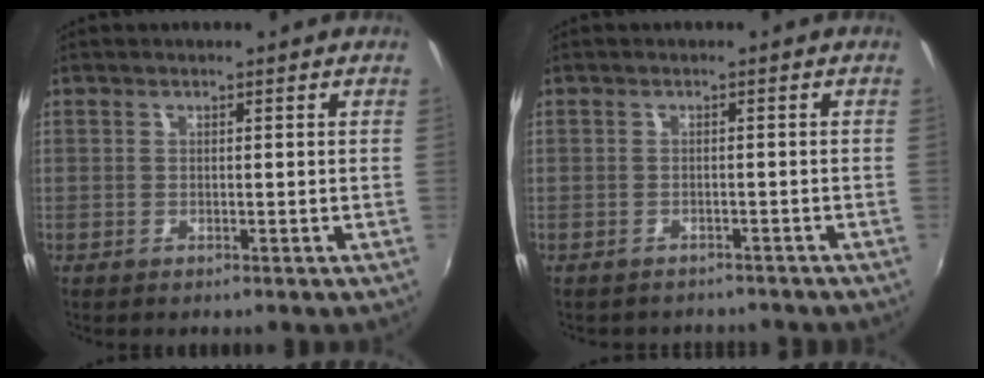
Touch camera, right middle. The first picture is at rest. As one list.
[{"total": 3.4, "force": [-2.8, 1.8, 0.4], "torque": [-0.011, 0.000, -0.039]}]